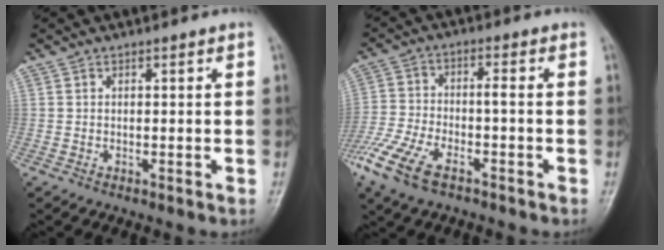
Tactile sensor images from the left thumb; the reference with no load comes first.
{"total": 12.0, "force": [-6.6, 4.3, 9.0], "torque": [-0.205, 0.014, -0.127]}